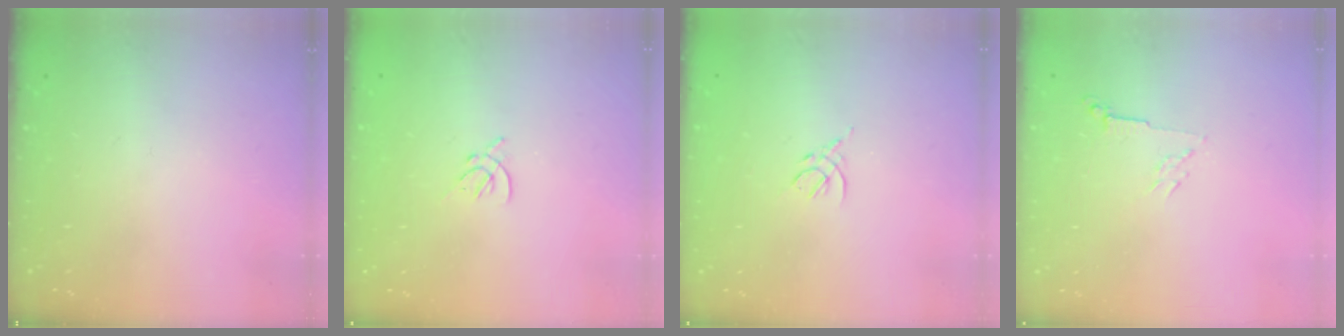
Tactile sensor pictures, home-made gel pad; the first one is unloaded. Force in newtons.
{"total": 2.2, "press": 2.1, "slide": 0.6}
{"total": 3.0, "press": 3.0, "slide": 0.7}
{"total": 2.8, "press": 2.7, "slide": 0.6}